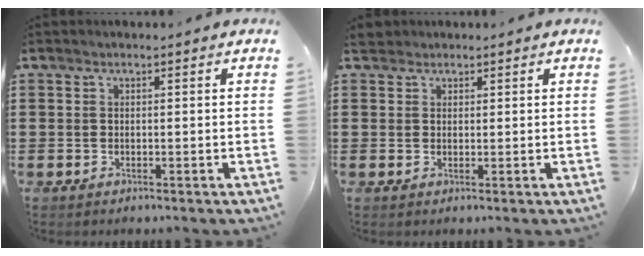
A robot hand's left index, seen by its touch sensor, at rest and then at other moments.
{"total": 2.3, "force": [1.8, 1.4, 0.2], "torque": [-0.003, 0.007, 0.033]}